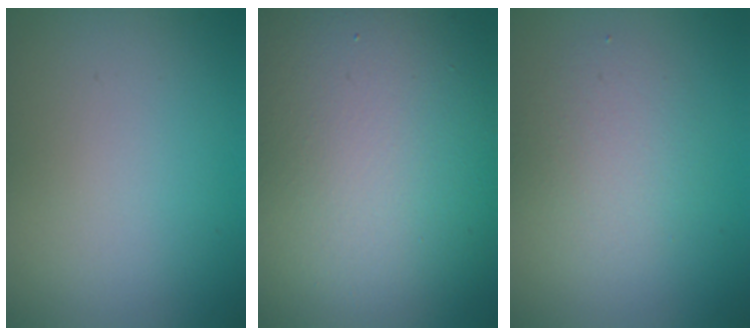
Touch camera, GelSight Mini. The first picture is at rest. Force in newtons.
{"total": 16.6, "press": 16.6, "slide": 0.5}
{"total": 2.7, "press": 2.7, "slide": 0.2}